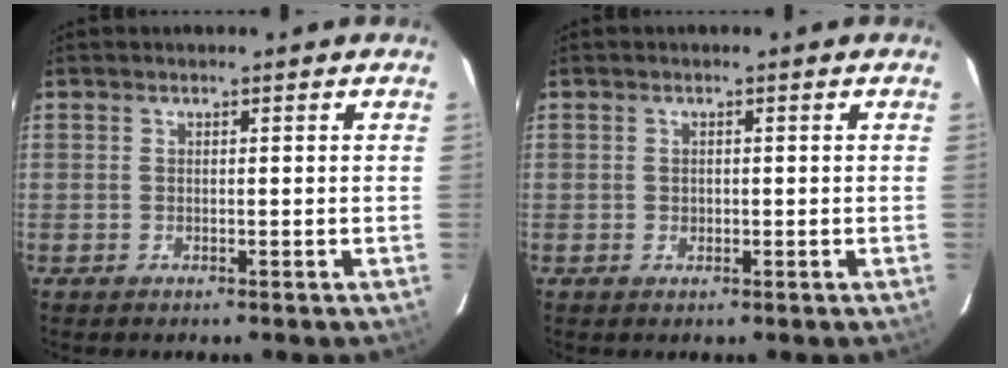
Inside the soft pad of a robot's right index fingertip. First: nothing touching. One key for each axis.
{"total": 0.8, "fx": 0.0, "fy": 0.8, "fz": 0.2, "tx": 0.000, "ty": 0.001, "tz": 0.000}